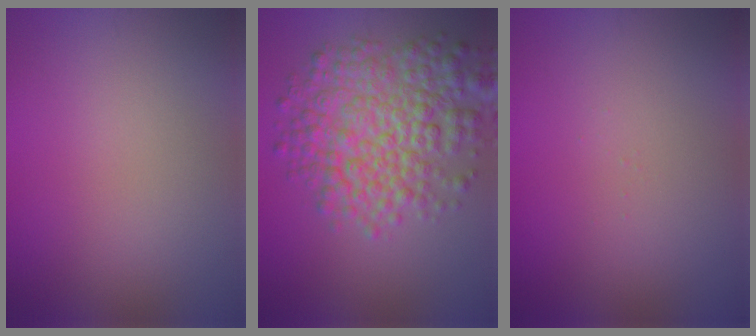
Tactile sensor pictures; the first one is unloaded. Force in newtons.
{"total": 7.8, "press": 7.8, "slide": 0.2}
{"total": 0.0}